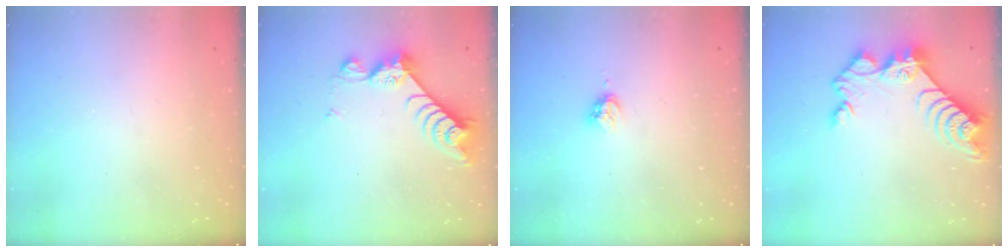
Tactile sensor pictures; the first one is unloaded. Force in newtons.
{"total": 8.1, "press": 8.0, "slide": 0.8}
{"total": 3.2, "press": 3.2, "slide": 0.5}
{"total": 10.1, "press": 10.0, "slide": 1.0}